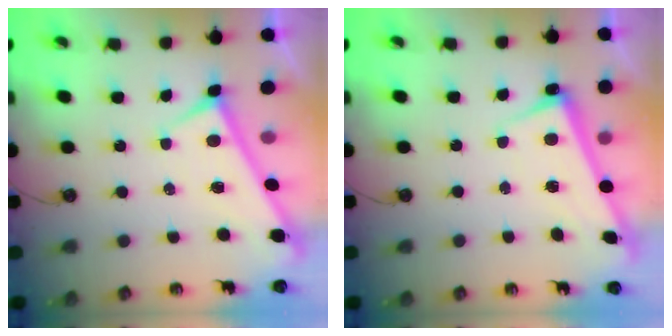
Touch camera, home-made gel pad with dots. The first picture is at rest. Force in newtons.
{"total": 2.9, "press": 2.9, "slide": 0.4}